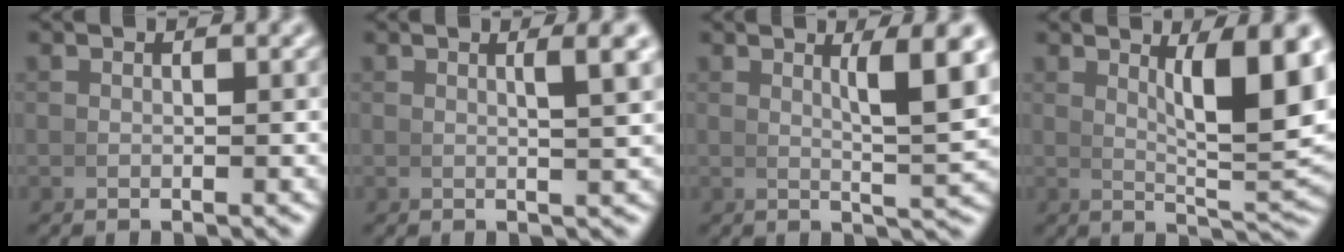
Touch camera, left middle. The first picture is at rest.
{"total": 2.4, "force": [1.2, 0.0, 2.1], "torque": [-0.026, 0.006, 0.020]}
{"total": 5.3, "force": [2.2, 0.8, 4.7], "torque": [-0.055, 0.000, 0.034]}
{"total": 7.9, "force": [2.6, 1.9, 7.1], "torque": [-0.095, -0.002, 0.044]}